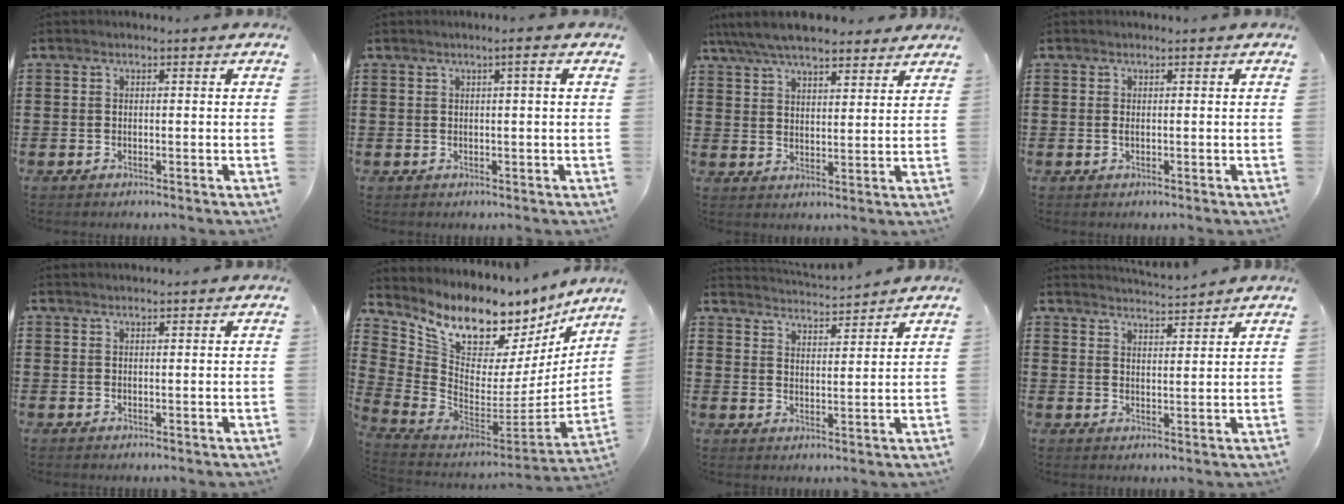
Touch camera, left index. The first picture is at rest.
{"total": 1.7, "force": [0.6, -0.2, 1.6], "torque": [-0.028, -0.001, 0.009]}
{"total": 7.2, "force": [6.6, 1.6, 2.6], "torque": [-0.073, -0.014, 0.121]}
{"total": 0.6, "force": [0.1, 0.1, 0.5], "torque": [-0.012, -0.002, 0.003]}
{"total": 0.8, "force": [0.8, 0.0, 0.2], "torque": [-0.004, -0.001, 0.016]}
{"total": 9.3, "force": [7.5, 3.7, 4.1], "torque": [-0.109, -0.079, 0.129]}
{"total": 3.5, "force": [3.5, -0.3, -0.1], "torque": [-0.009, -0.021, 0.060]}
{"total": 3.5, "force": [3.5, -0.1, 0.2], "torque": [-0.014, -0.015, 0.063]}